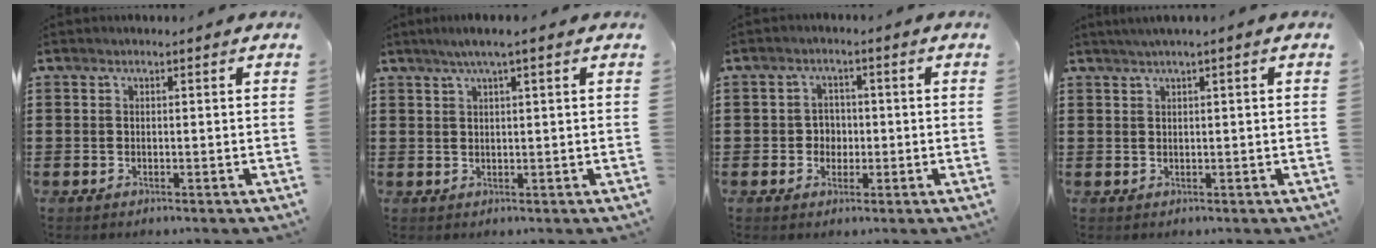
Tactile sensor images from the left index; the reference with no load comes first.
{"total": 2.5, "force": [1.4, -0.2, 2.1], "torque": [-0.041, 0.000, 0.023]}
{"total": 2.9, "force": [-0.4, 2.6, 1.2], "torque": [-0.032, 0.005, -0.012]}
{"total": 1.3, "force": [0.7, -0.2, 1.1], "torque": [-0.018, -0.001, 0.012]}